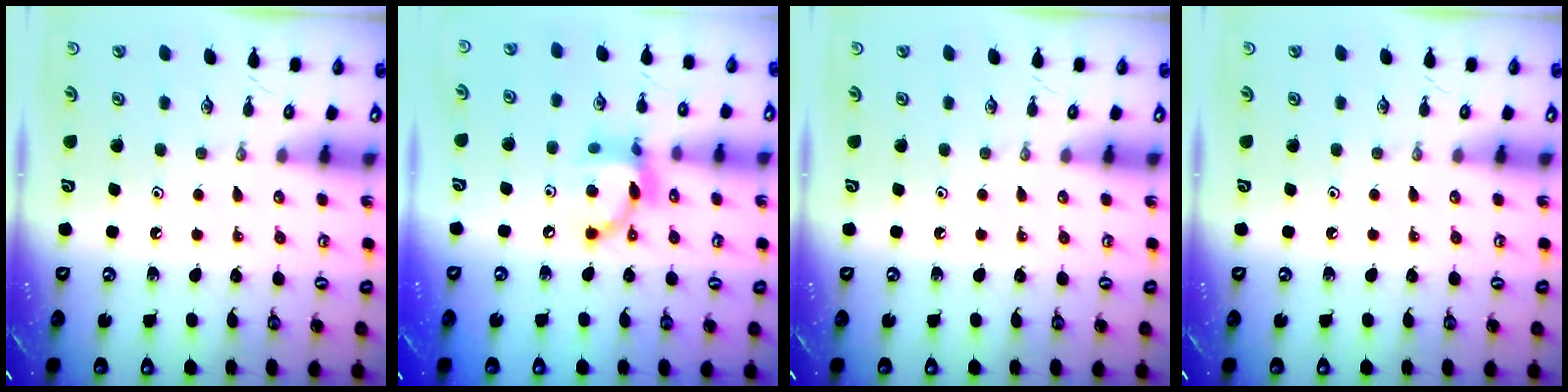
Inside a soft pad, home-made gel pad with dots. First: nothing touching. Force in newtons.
{"total": 12.0, "press": 12.0, "slide": 0.6}
{"total": 0.0}
{"total": 0.0}